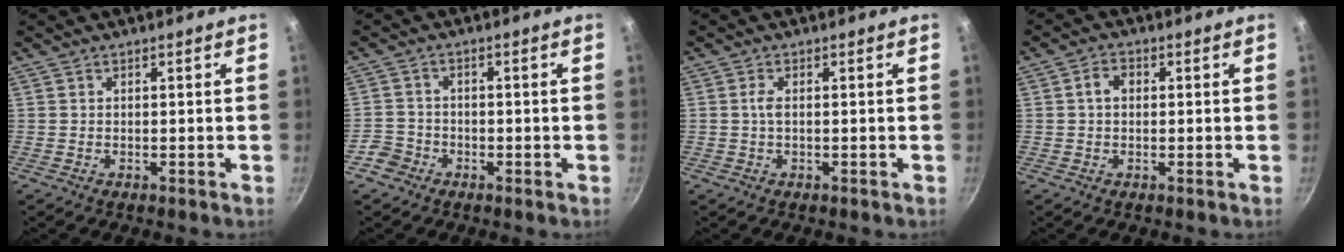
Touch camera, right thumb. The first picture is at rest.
{"total": 3.8, "force": [-2.3, 2.9, 0.7], "torque": [-0.002, 0.031, -0.042]}
{"total": 1.6, "force": [0.0, 0.7, 1.5], "torque": [-0.033, 0.004, -0.003]}
{"total": 3.2, "force": [0.3, 2.4, 2.1], "torque": [-0.027, 0.008, 0.001]}